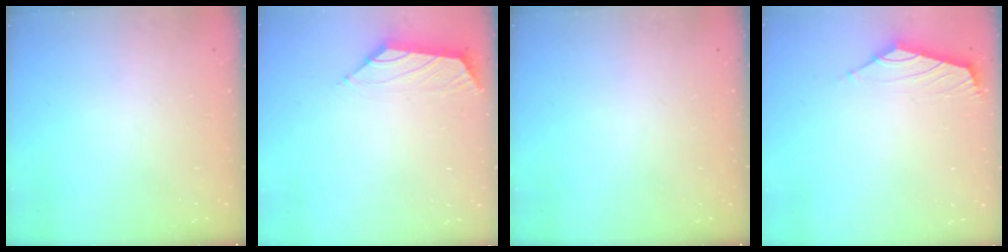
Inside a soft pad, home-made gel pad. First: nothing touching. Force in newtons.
{"total": 1.6, "press": 1.4, "slide": 0.6}
{"total": 0.0}
{"total": 1.7, "press": 1.6, "slide": 0.7}